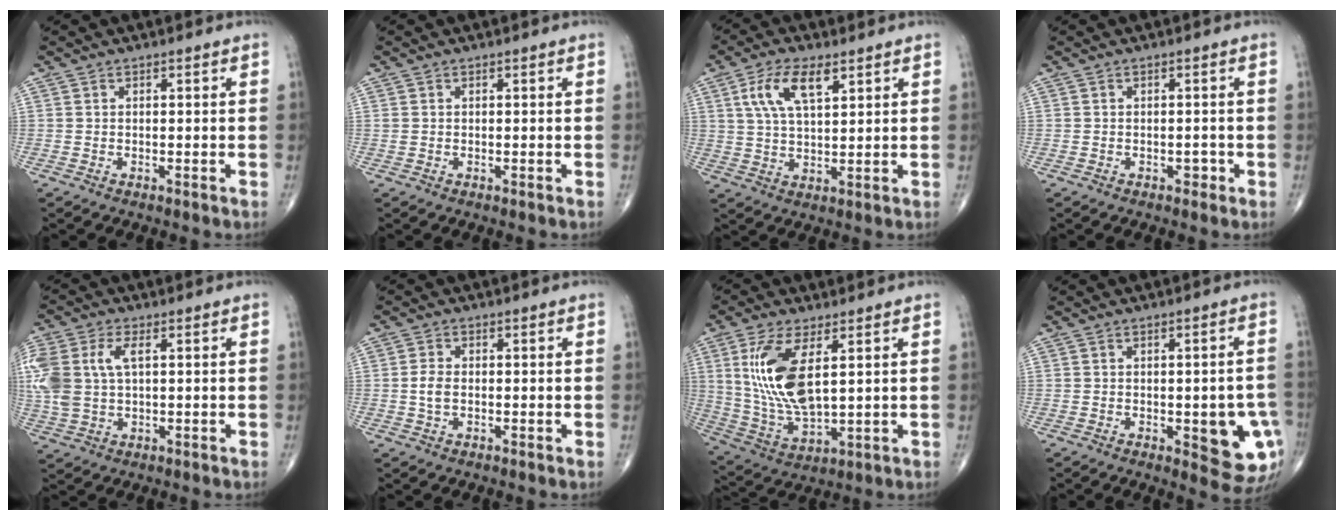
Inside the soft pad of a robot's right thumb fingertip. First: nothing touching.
{"total": 0.5, "force": [0.2, 0.4, 0.2], "torque": [-0.003, 0.001, 0.003]}
{"total": 9.0, "force": [4.1, 3.8, 7.0], "torque": [-0.133, -0.010, 0.079]}
{"total": 1.1, "force": [-0.5, 0.7, 0.7], "torque": [-0.004, 0.002, -0.008]}
{"total": 12.9, "force": [2.6, 7.5, 10.2], "torque": [-0.264, 0.010, 0.053]}
{"total": 2.9, "force": [-0.2, 1.8, 2.2], "torque": [-0.046, 0.001, -0.006]}
{"total": 14.4, "force": [3.9, 6.0, 12.5], "torque": [-0.263, -0.022, 0.089]}
{"total": 10.7, "force": [-2.6, 4.3, 9.4], "torque": [-0.084, 0.000, -0.021]}